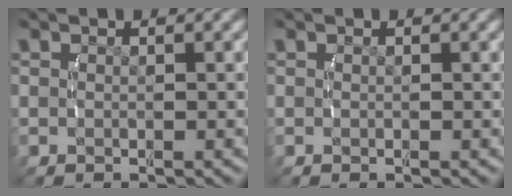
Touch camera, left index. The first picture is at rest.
{"total": 0.0}